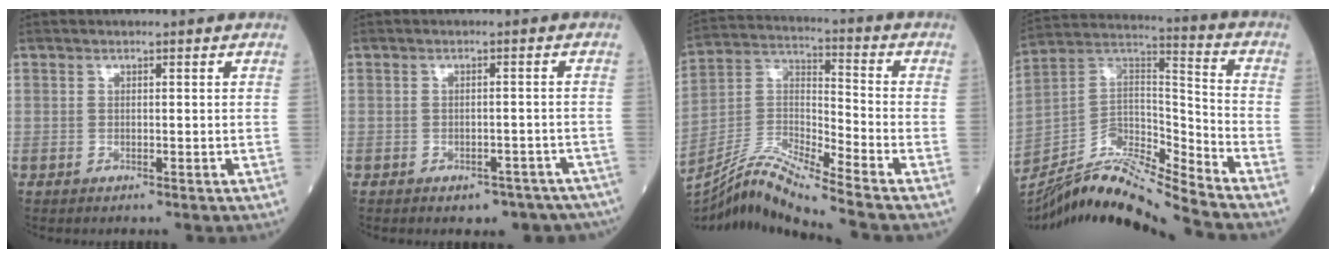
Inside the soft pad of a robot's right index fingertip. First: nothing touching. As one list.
[{"total": 6.9, "force": [-5.3, 3.7, 2.3], "torque": [-0.011, 0.012, -0.060]}, {"total": 12.5, "force": [-11.2, -1.6, 5.4], "torque": [-0.108, 0.014, -0.208]}, {"total": 16.3, "force": [-15.3, -1.1, 5.6], "torque": [-0.103, 0.040, -0.282]}]